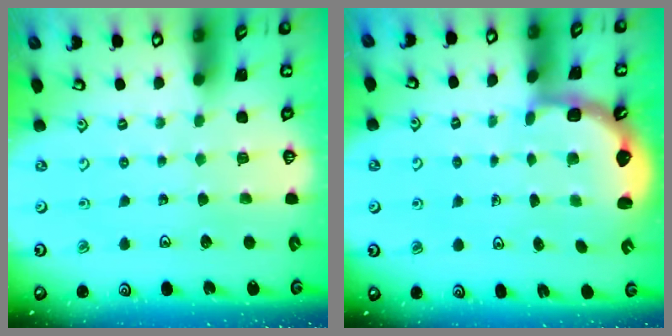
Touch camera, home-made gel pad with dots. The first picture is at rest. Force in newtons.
{"total": 2.5, "press": 2.1, "slide": 1.3}